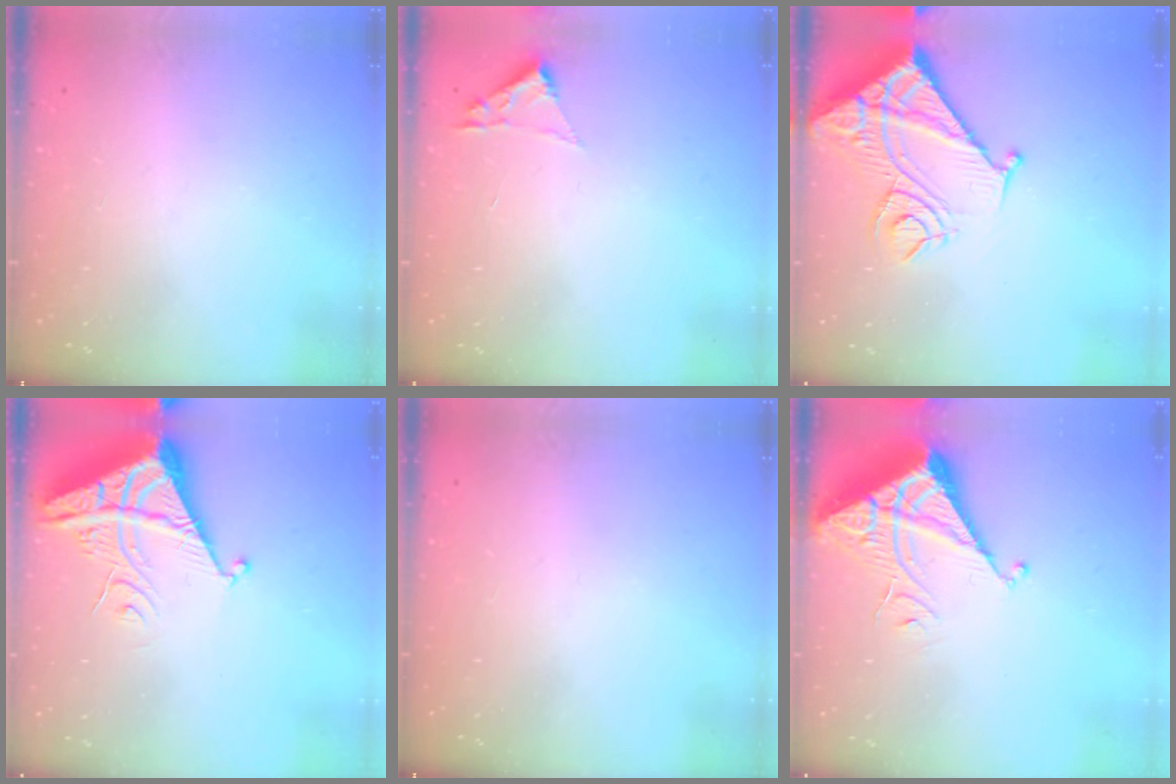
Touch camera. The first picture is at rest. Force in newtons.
{"total": 1.8, "press": 1.8, "slide": 0.2}
{"total": 16.5, "press": 16.4, "slide": 2.0}
{"total": 7.0, "press": 6.9, "slide": 0.7}
{"total": 0.0}
{"total": 7.0, "press": 7.0, "slide": 0.6}